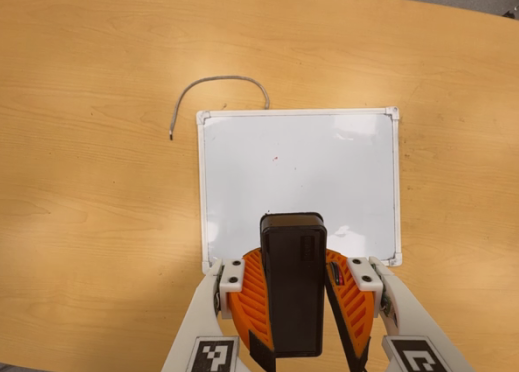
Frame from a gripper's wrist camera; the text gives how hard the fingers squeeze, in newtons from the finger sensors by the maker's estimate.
{"total": 9.7, "left": 9.5, "right": 9.8}